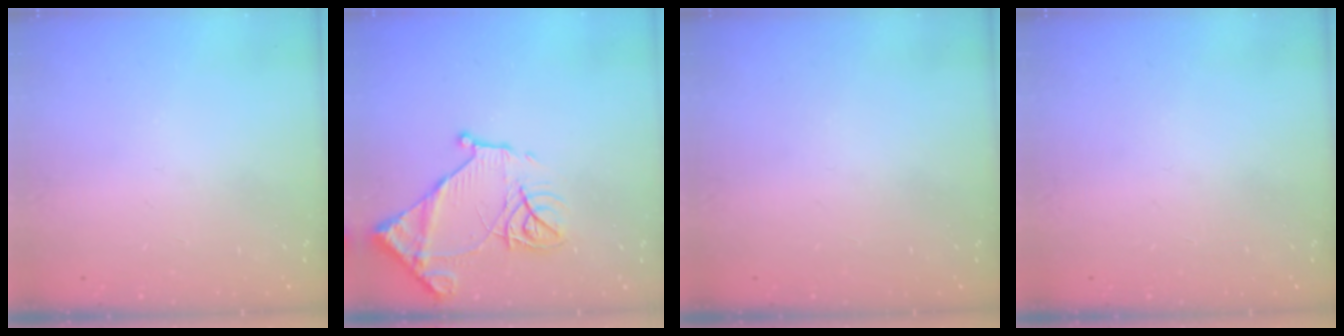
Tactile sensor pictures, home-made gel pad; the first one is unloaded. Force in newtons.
{"total": 15.2, "press": 15.2, "slide": 1.5}
{"total": 0.0}
{"total": 0.0}